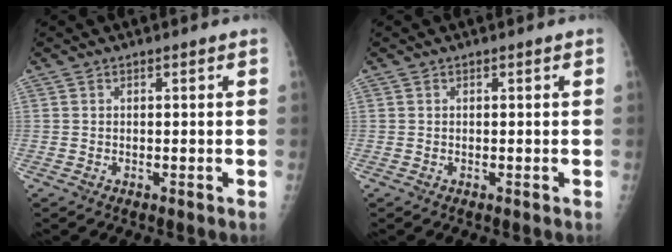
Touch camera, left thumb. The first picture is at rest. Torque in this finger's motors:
{"motor_torque": [-0.01, 0.01, 0.00, 0.00, 0.00]}